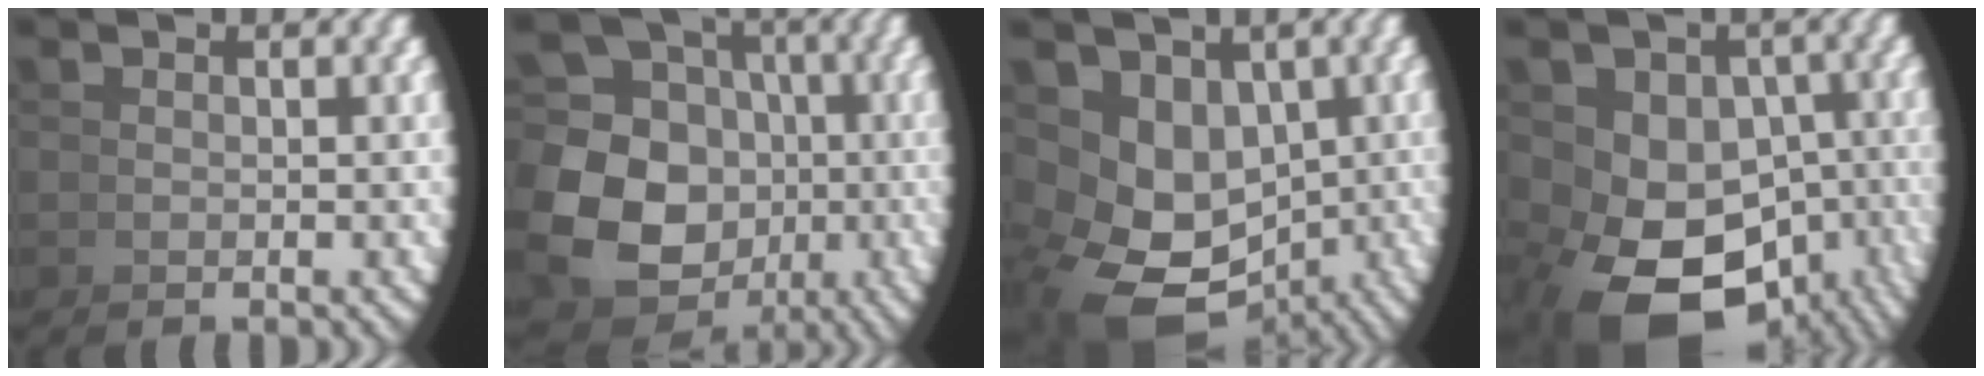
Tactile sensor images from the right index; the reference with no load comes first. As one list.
[{"total": 14.5, "force": [-0.9, 12.6, 7.1], "torque": [-0.150, -0.054, -0.006]}, {"total": 8.8, "force": [-2.3, 6.7, 5.1], "torque": [-0.125, -0.046, -0.014]}, {"total": 12.7, "force": [-5.6, 8.4, 7.6], "torque": [-0.164, -0.076, -0.051]}]